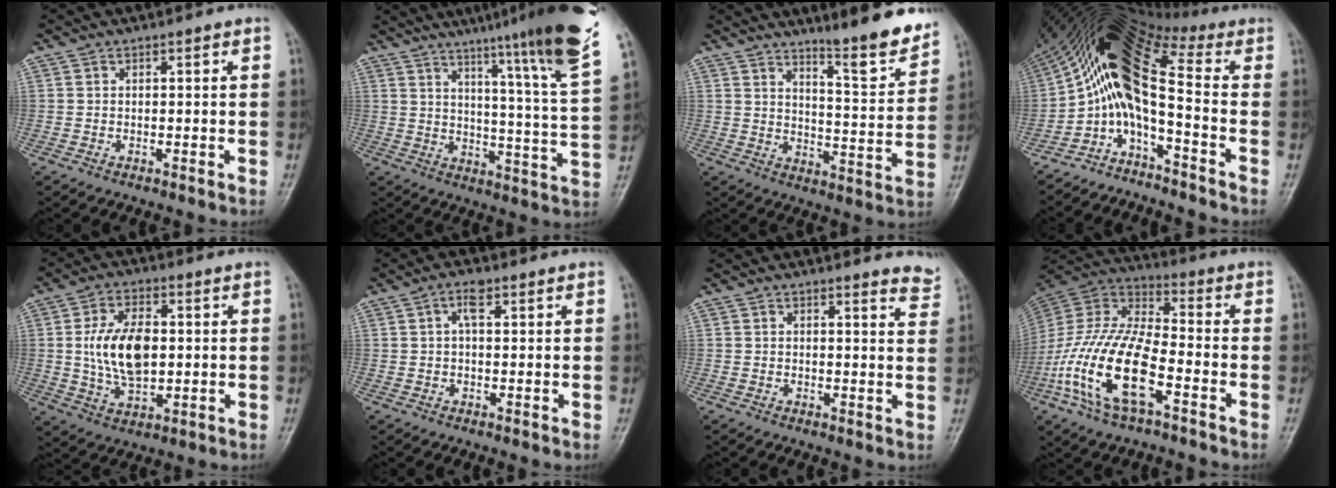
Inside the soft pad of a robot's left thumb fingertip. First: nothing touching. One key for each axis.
{"total": 20.7, "fx": 14.4, "fy": 0.1, "fz": 14.9, "tx": -0.195, "ty": -0.081, "tz": 0.192}
{"total": 11.7, "fx": 9.5, "fy": 1.2, "fz": 6.7, "tx": -0.079, "ty": -0.075, "tz": 0.144}
{"total": 11.8, "fx": -2.4, "fy": 4.2, "fz": 10.7, "tx": -0.202, "ty": 0.098, "tz": -0.056}
{"total": 11.4, "fx": 1.1, "fy": 6.2, "fz": 9.5, "tx": -0.170, "ty": -0.003, "tz": 0.027}
{"total": 2.9, "fx": 1.2, "fy": 1.3, "fz": 2.4, "tx": -0.041, "ty": 0.006, "tz": 0.021}
{"total": 4.3, "fx": 4.1, "fy": 0.7, "fz": 0.9, "tx": 0.001, "ty": -0.034, "tz": 0.026}
{"total": 18.4, "fx": -6.8, "fy": 7.6, "fz": 15.3, "tx": -0.322, "ty": 0.030, "tz": -0.131}